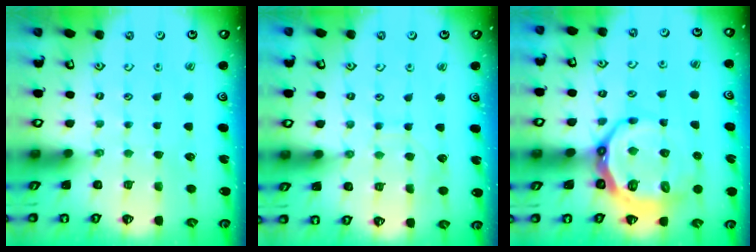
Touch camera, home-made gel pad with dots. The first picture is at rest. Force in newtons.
{"total": 5.6, "press": 5.6, "slide": 0.5}
{"total": 15.2, "press": 14.7, "slide": 3.8}